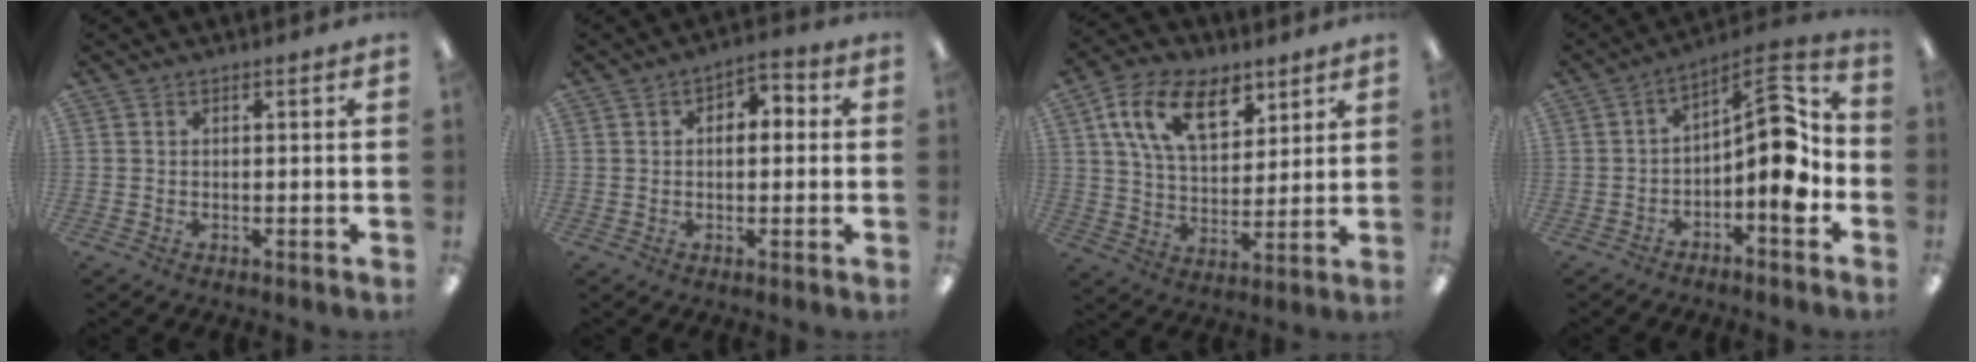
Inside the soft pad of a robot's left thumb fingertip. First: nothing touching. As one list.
[{"total": 4.0, "force": [0.3, 3.0, 2.7], "torque": [-0.036, 0.008, -0.001]}, {"total": 16.0, "force": [8.4, 9.4, 9.8], "torque": [-0.170, -0.014, 0.154]}, {"total": 12.3, "force": [-1.8, 5.3, 10.9], "torque": [-0.133, 0.001, -0.037]}]